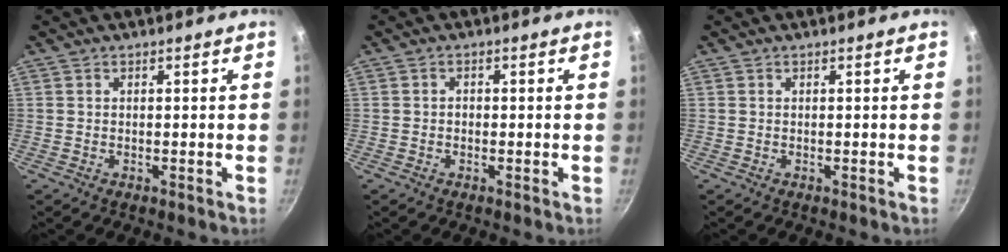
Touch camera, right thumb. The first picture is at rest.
{"total": 1.0, "force": [-0.2, 0.9, 0.5], "torque": [-0.008, 0.004, -0.003]}
{"total": 0.0}